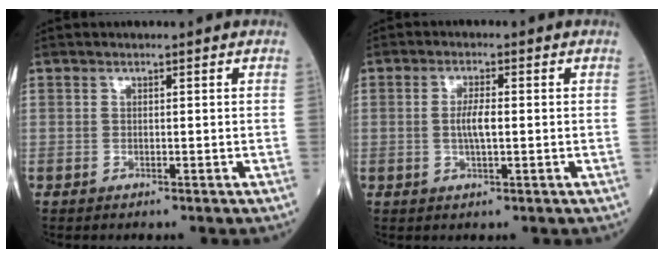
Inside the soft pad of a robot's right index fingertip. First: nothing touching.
{"total": 3.4, "force": [-0.1, 0.7, 3.4], "torque": [-0.069, 0.000, -0.003]}